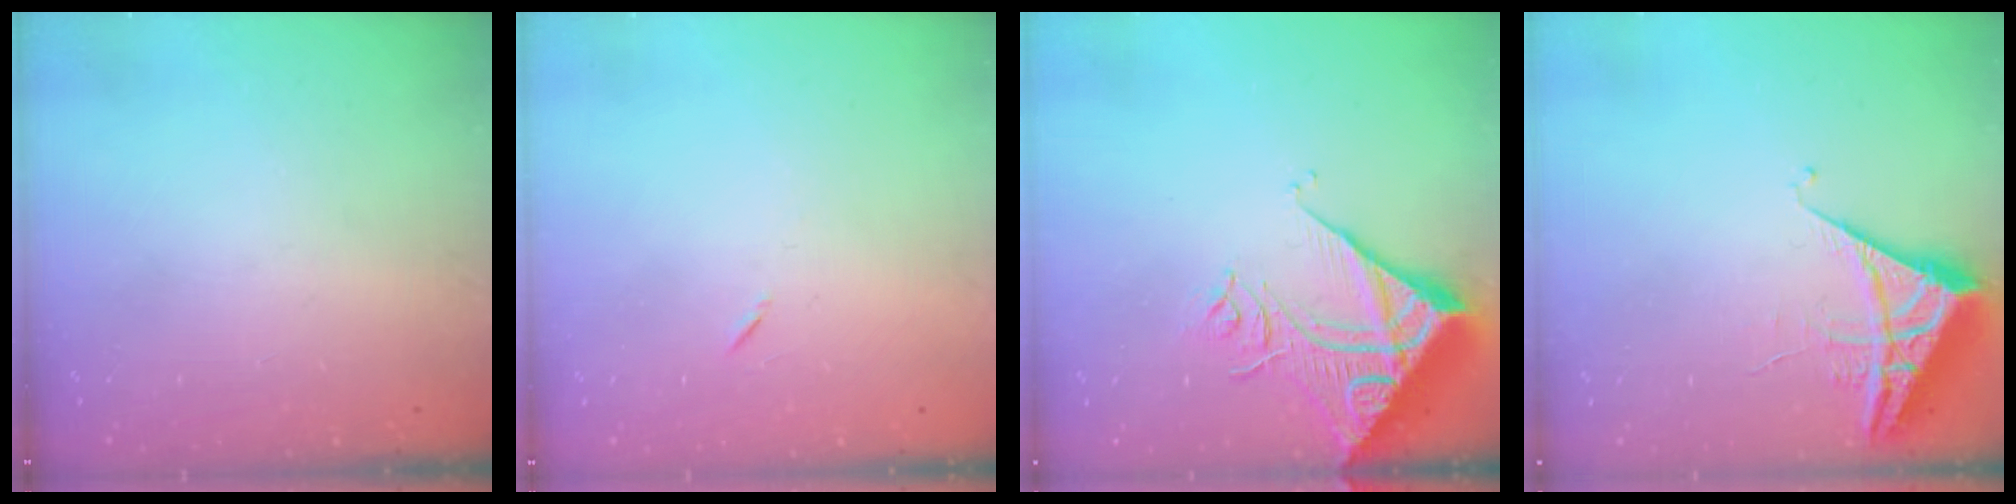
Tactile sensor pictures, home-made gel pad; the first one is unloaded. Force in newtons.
{"total": 4.9, "press": 4.5, "slide": 1.9}
{"total": 13.9, "press": 13.8, "slide": 1.7}
{"total": 6.1, "press": 6.1, "slide": 0.3}